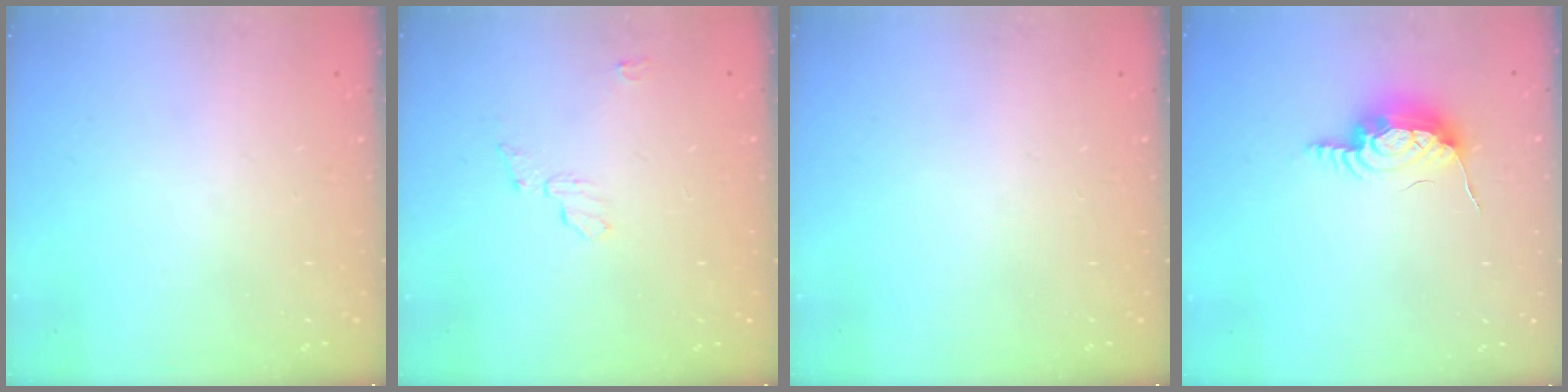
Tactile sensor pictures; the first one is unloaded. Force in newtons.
{"total": 5.9, "press": 5.9, "slide": 0.5}
{"total": 0.0}
{"total": 9.9, "press": 9.9, "slide": 1.0}